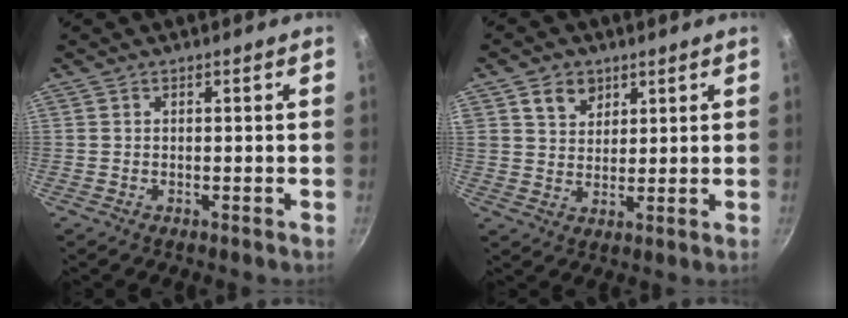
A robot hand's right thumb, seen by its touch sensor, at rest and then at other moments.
{"total": 5.7, "force": [3.0, 4.3, 2.3], "torque": [-0.016, -0.009, 0.056]}